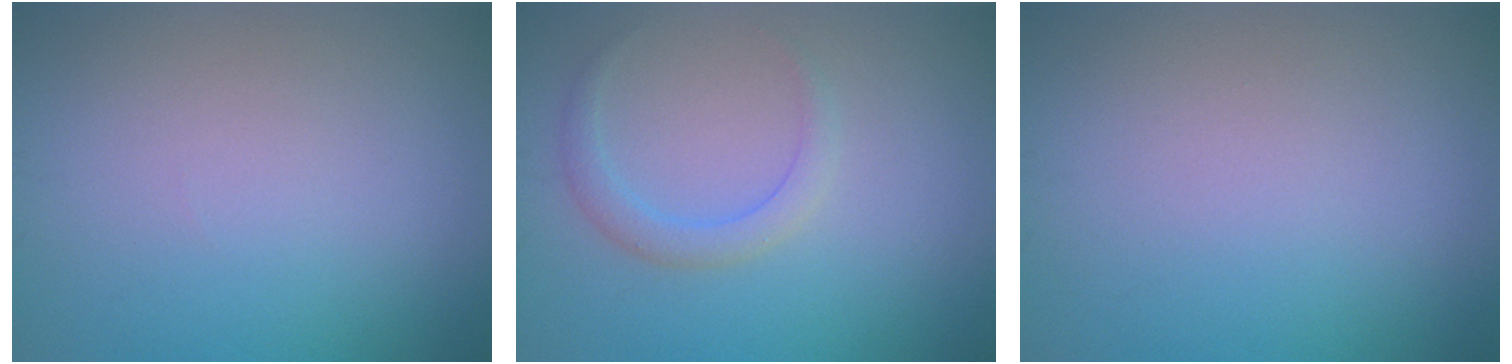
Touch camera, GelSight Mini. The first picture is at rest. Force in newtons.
{"total": 2.0, "press": 2.0, "slide": 0.2}
{"total": 0.0}